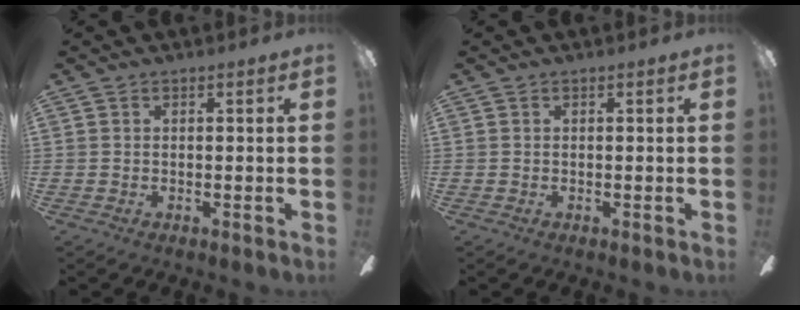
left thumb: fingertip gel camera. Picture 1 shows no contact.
{"total": 0.0}